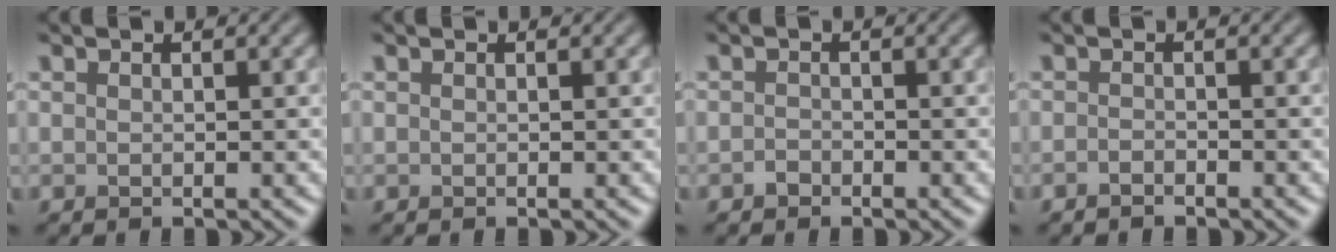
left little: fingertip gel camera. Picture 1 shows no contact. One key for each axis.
{"total": 0.0}
{"total": 0.8, "fx": -0.6, "fy": 0.5, "fz": 0.2, "tx": -0.001, "ty": 0.000, "tz": -0.011}
{"total": 0.7, "fx": -0.6, "fy": 0.2, "fz": 0.4, "tx": -0.005, "ty": 0.000, "tz": -0.012}